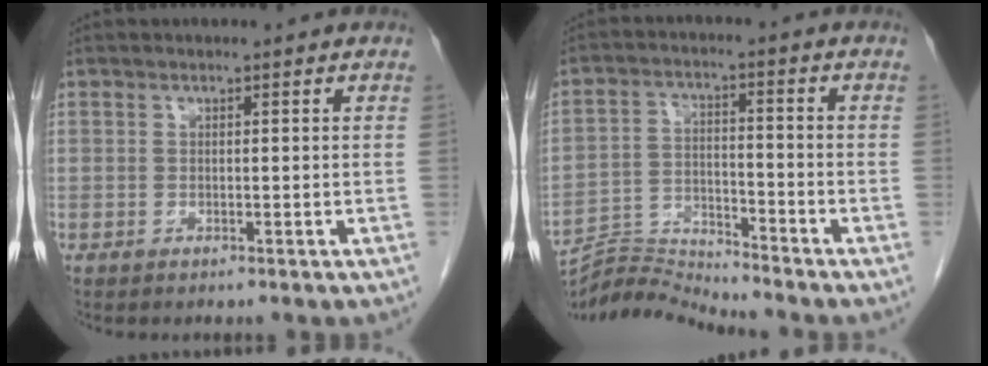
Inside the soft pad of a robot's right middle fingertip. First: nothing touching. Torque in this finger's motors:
{"motor_torque": [-0.42, -0.29, -0.25, -0.06]}